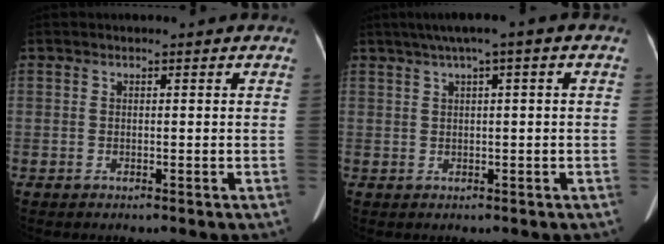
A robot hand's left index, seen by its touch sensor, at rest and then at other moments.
{"total": 5.1, "force": [2.2, 0.0, 4.6], "torque": [-0.083, 0.027, 0.036]}